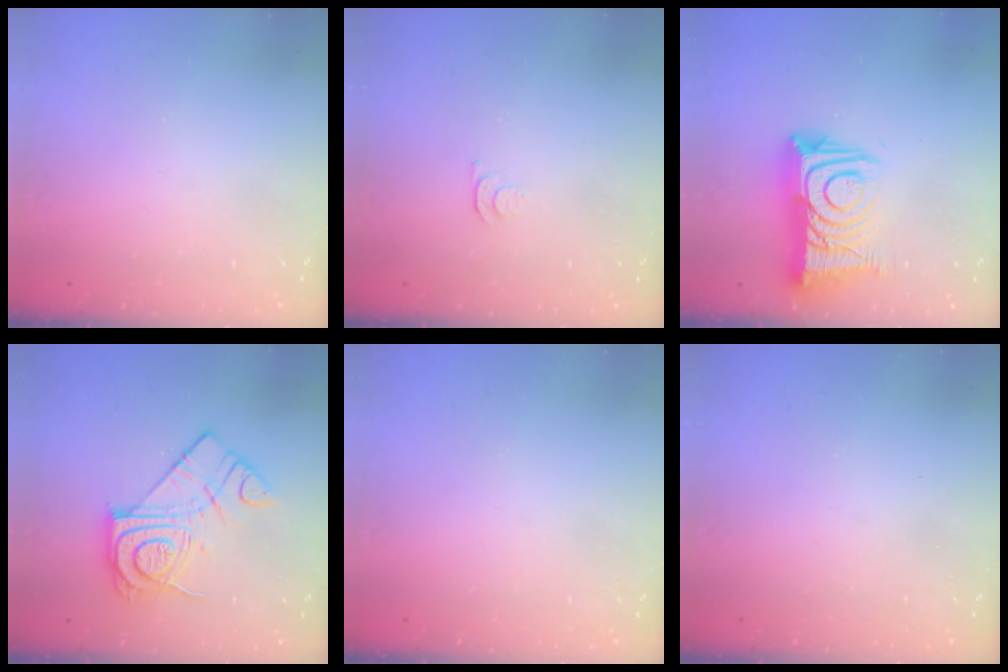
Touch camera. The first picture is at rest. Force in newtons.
{"total": 3.8, "press": 3.7, "slide": 0.7}
{"total": 17.3, "press": 17.2, "slide": 1.3}
{"total": 14.3, "press": 14.3, "slide": 0.7}
{"total": 0.0}
{"total": 2.5, "press": 2.4, "slide": 0.4}